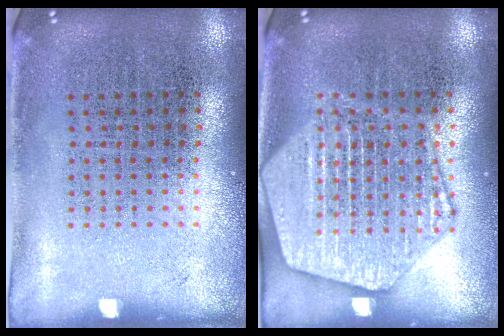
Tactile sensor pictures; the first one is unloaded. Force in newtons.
{"total": 3.8, "press": 3.7, "slide": 0.5}